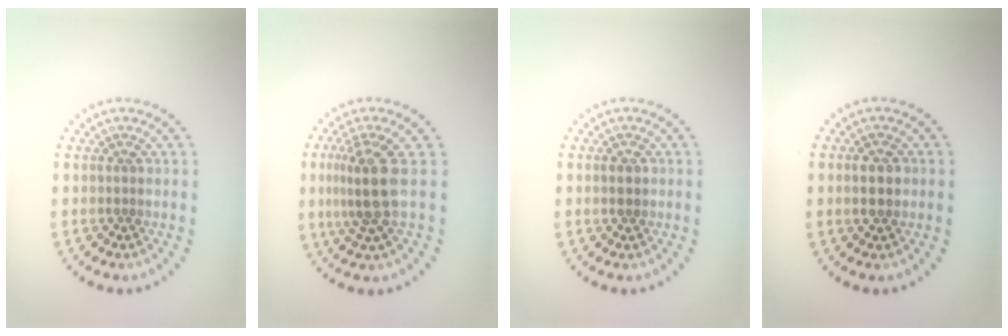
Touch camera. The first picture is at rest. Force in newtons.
{"total": 3.7, "press": 3.0, "slide": 2.1}
{"total": 1.6, "press": 1.6, "slide": 0.2}
{"total": 2.6, "press": 2.6, "slide": 0.0}